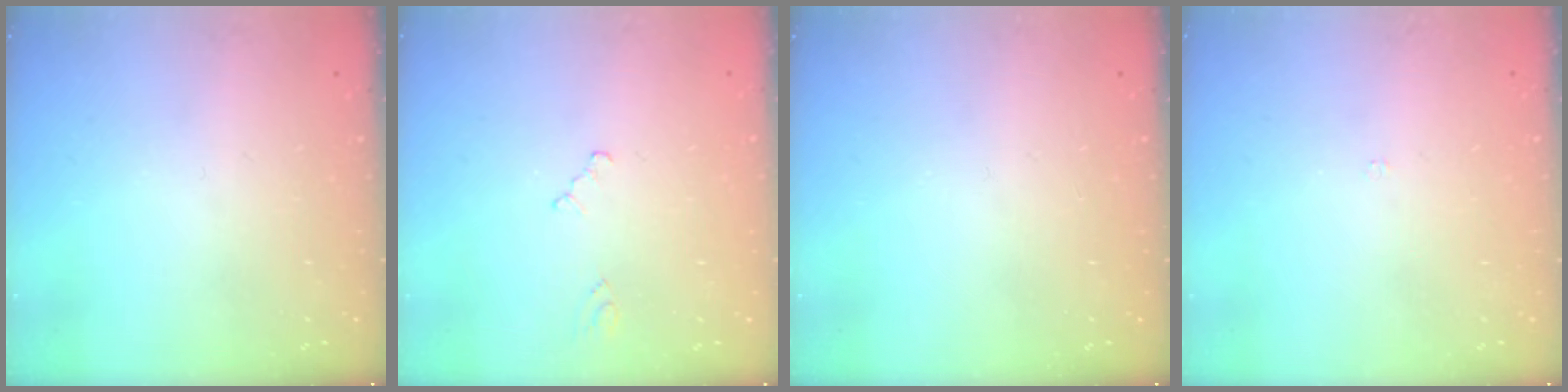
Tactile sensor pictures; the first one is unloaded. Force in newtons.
{"total": 0.8, "press": 0.8, "slide": 0.2}
{"total": 0.0}
{"total": 1.8, "press": 1.7, "slide": 0.3}